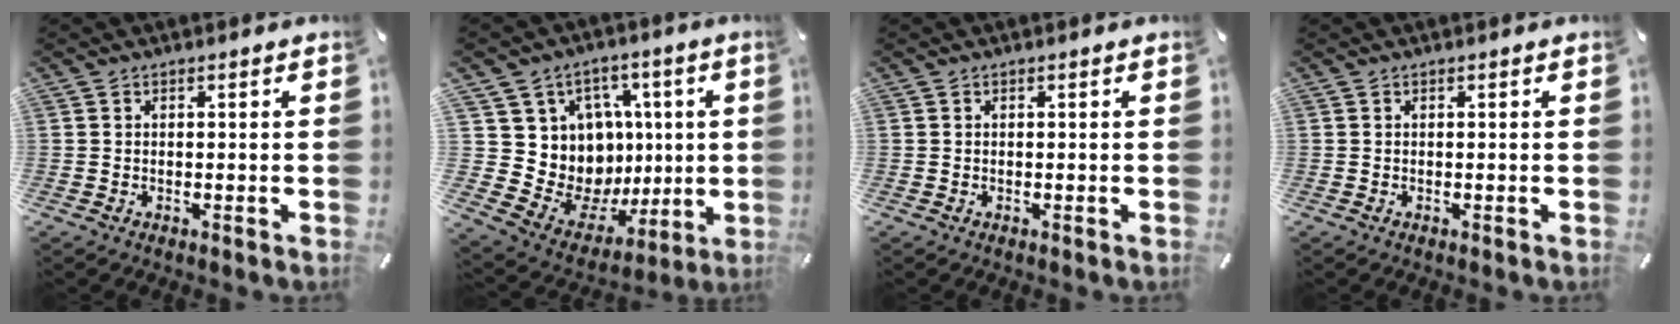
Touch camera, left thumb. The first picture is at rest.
{"total": 11.8, "force": [1.4, 11.6, 1.4], "torque": [-0.013, -0.041, 0.058]}
{"total": 0.0}
{"total": 0.0}